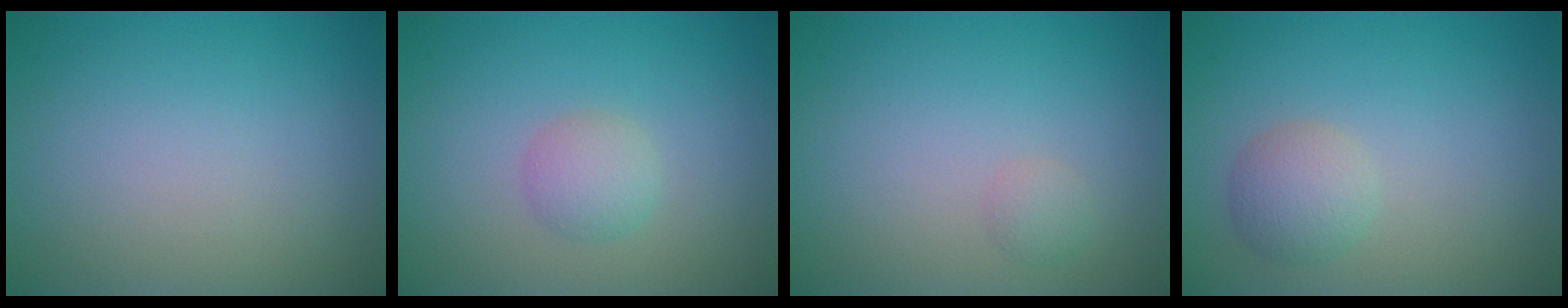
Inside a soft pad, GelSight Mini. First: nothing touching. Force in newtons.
{"total": 1.9, "press": 1.9, "slide": 0.0}
{"total": 0.8, "press": 0.8, "slide": 0.0}
{"total": 2.4, "press": 2.4, "slide": 0.1}